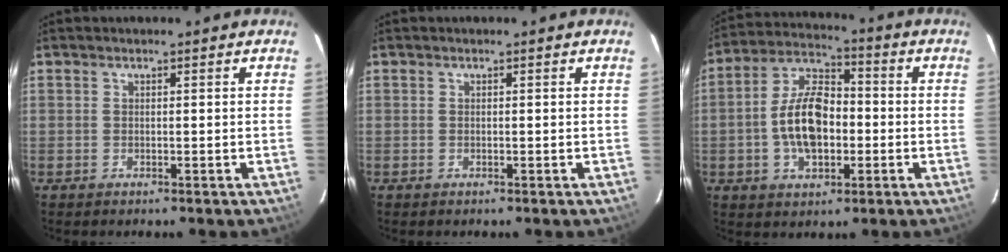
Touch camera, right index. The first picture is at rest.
{"total": 0.0}
{"total": 12.5, "force": [-2.0, 7.2, 10.1], "torque": [-0.195, 0.021, -0.034]}